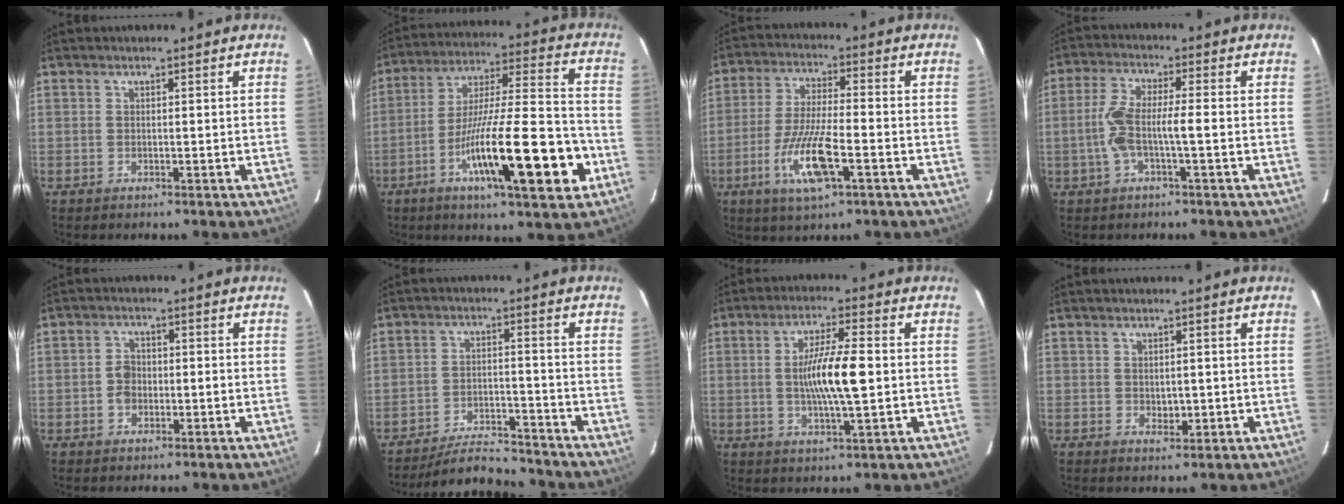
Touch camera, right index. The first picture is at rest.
{"total": 20.7, "force": [-8.0, 2.3, 19.0], "torque": [-0.303, -0.008, -0.124]}
{"total": 10.9, "force": [-4.3, 1.7, 9.8], "torque": [-0.197, -0.014, -0.079]}
{"total": 6.4, "force": [-1.4, 0.8, 6.2], "torque": [-0.133, 0.017, -0.029]}
{"total": 3.1, "force": [-0.8, 2.3, 2.0], "torque": [-0.036, 0.008, -0.018]}
{"total": 8.9, "force": [-8.7, 1.0, 1.5], "torque": [-0.024, 0.001, -0.147]}
{"total": 9.5, "force": [-0.2, 1.0, 9.5], "torque": [-0.173, 0.001, -0.007]}
{"total": 2.0, "force": [-0.1, 1.3, 1.5], "torque": [-0.022, -0.002, 0.005]}